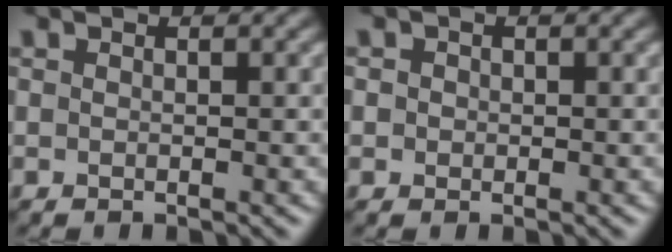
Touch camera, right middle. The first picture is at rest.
{"total": 0.8, "force": [0.1, 0.8, 0.2], "torque": [0.001, -0.002, -0.002]}